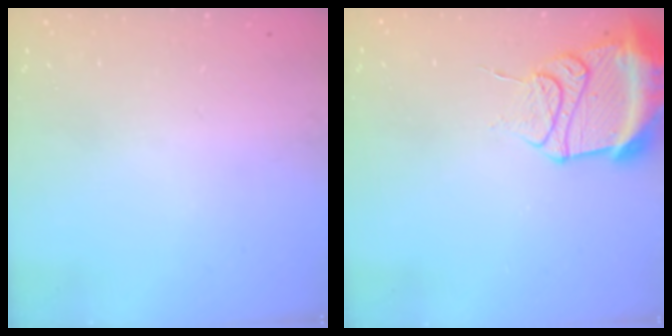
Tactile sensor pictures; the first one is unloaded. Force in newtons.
{"total": 14.5, "press": 14.4, "slide": 1.4}